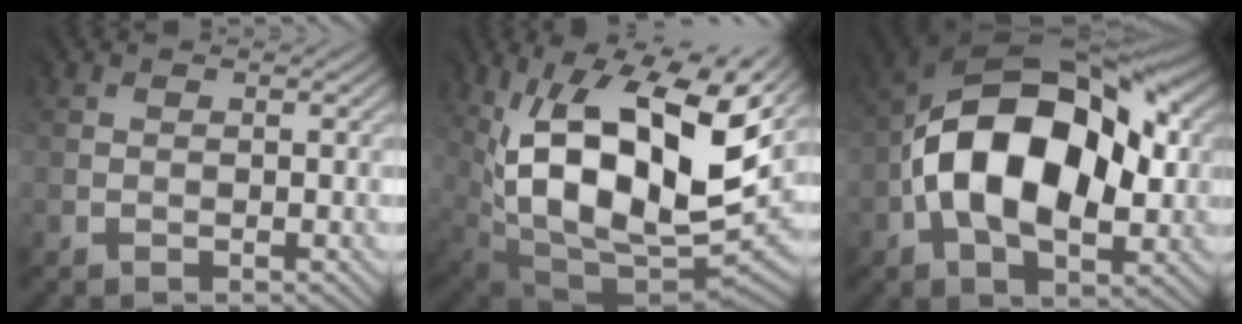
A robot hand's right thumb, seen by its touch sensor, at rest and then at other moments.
{"total": 17.4, "force": [4.8, 9.3, 13.9], "torque": [-0.272, 0.002, 0.094]}
{"total": 15.8, "force": [-0.6, 9.5, 12.6], "torque": [-0.207, 0.018, -0.024]}